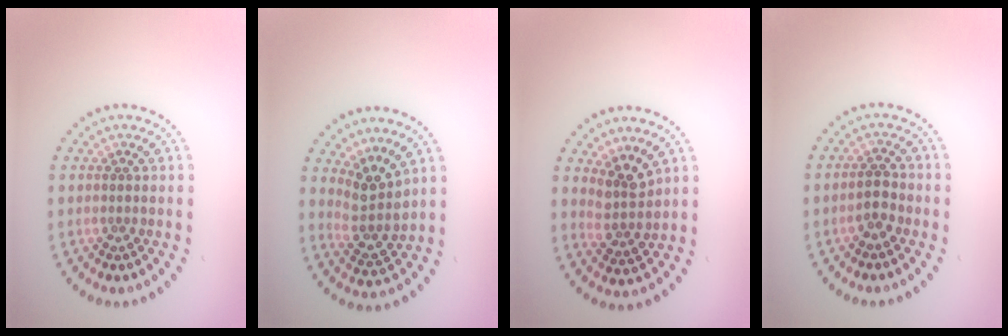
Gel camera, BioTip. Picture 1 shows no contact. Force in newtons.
{"total": 3.0, "press": 2.3, "slide": 2.0}
{"total": 2.7, "press": 2.0, "slide": 1.8}
{"total": 1.9, "press": 1.8, "slide": 0.6}